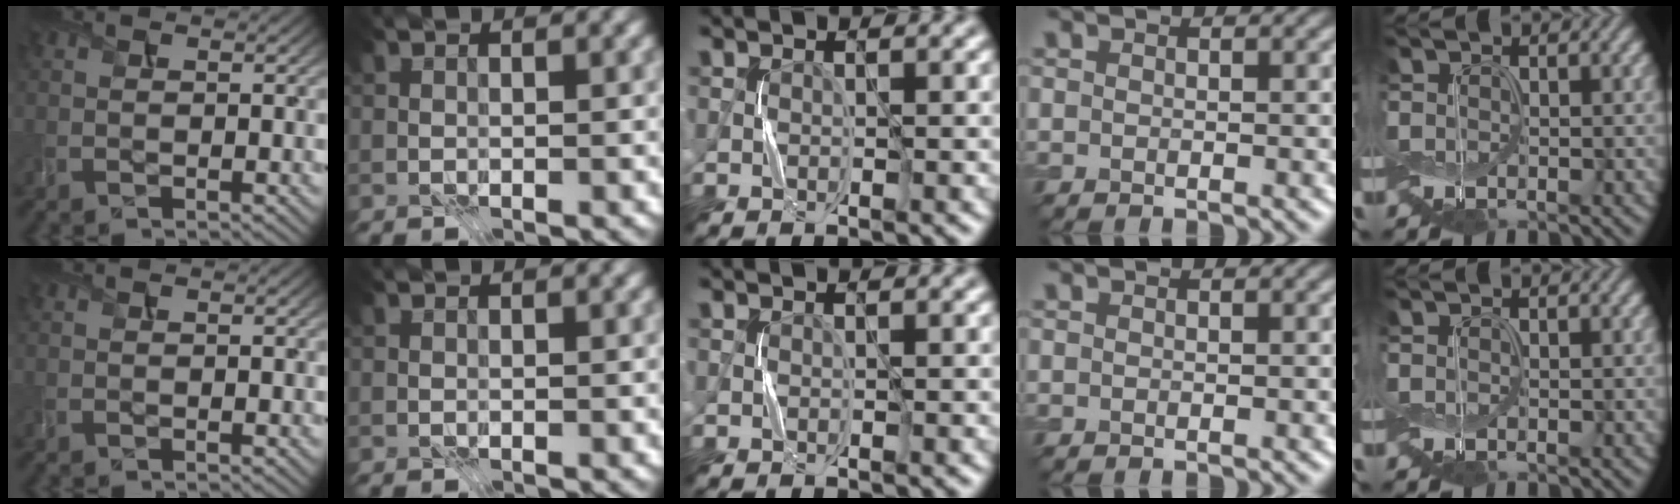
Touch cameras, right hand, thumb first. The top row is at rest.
{}